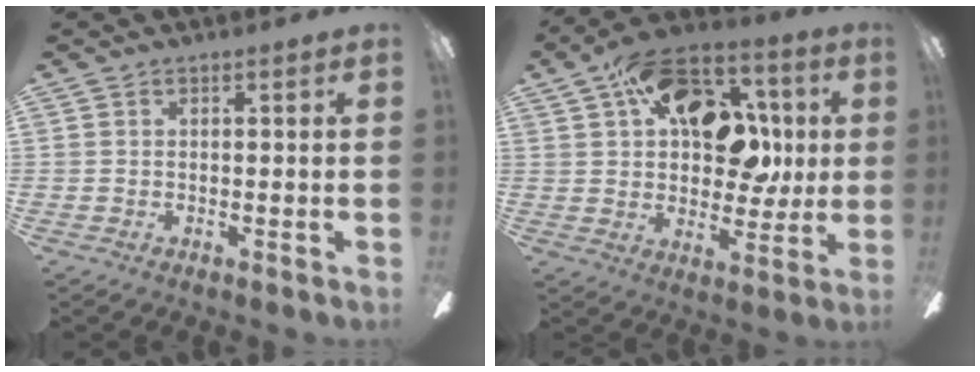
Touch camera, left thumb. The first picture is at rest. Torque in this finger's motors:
{"motor_torque": [2.35, 2.66, 2.13, -0.64, 0.16]}